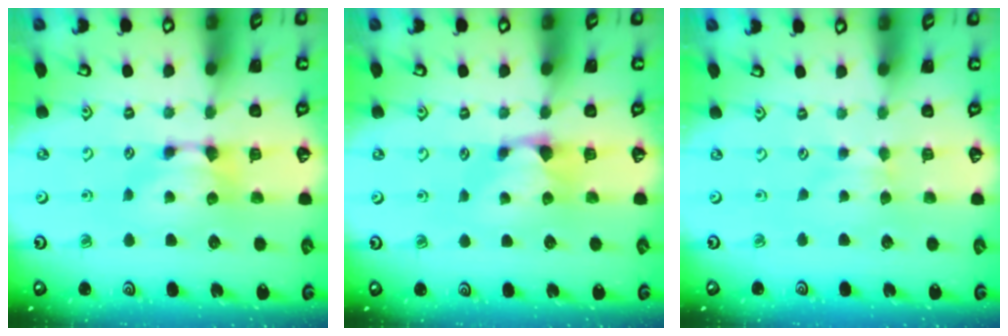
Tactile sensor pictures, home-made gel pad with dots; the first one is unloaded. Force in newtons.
{"total": 1.3, "press": 0.7, "slide": 1.0}
{"total": 1.6, "press": 1.5, "slide": 0.5}